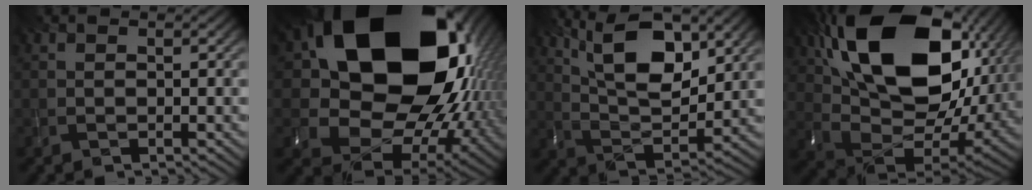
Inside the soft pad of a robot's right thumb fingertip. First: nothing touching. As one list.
[{"total": 22.7, "force": [6.5, 16.0, 14.7], "torque": [-0.302, -0.035, 0.154]}, {"total": 14.5, "force": [7.2, 6.3, 10.9], "torque": [-0.201, 0.011, 0.116]}, {"total": 20.8, "force": [8.1, 12.4, 14.6], "torque": [-0.306, 0.006, 0.163]}]